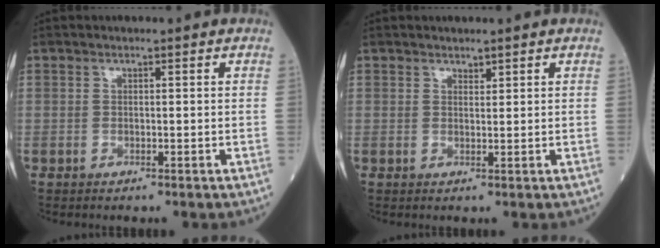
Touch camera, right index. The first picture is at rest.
{"total": 0.8, "force": [0.8, 0.2, 0.2], "torque": [-0.006, -0.002, 0.013]}